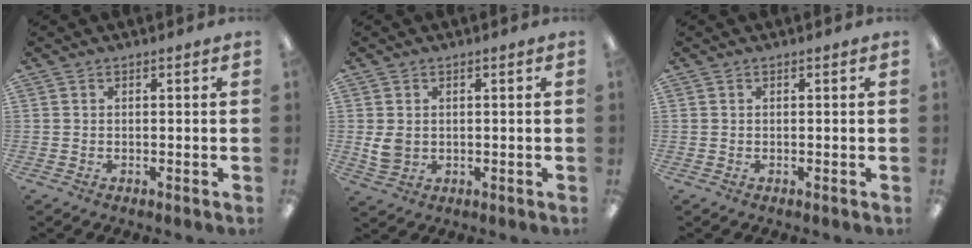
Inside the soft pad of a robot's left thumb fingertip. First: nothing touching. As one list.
[{"total": 4.3, "force": [0.7, 3.5, 2.5], "torque": [-0.045, -0.001, 0.014]}, {"total": 0.0}]